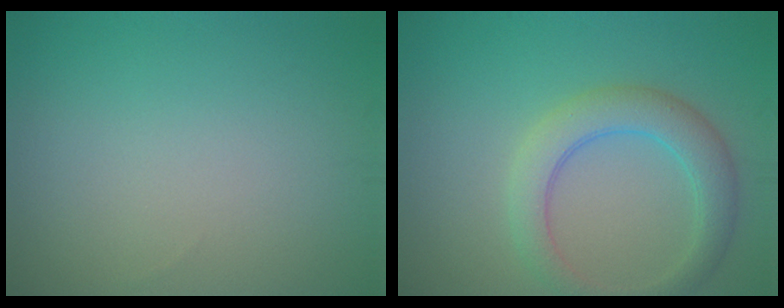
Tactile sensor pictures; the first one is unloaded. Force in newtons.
{"total": 4.1, "press": 4.1, "slide": 0.2}